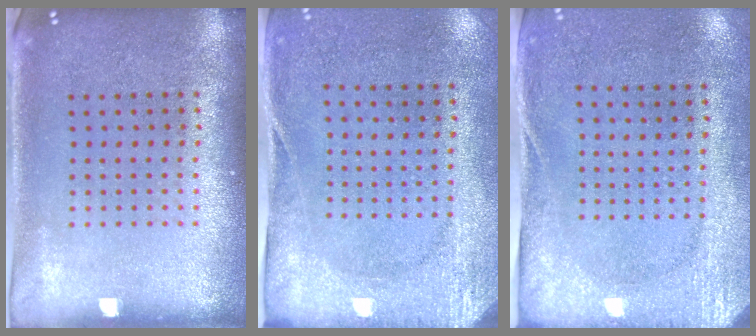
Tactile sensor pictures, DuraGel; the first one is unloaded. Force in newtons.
{"total": 2.7, "press": 2.1, "slide": 1.7}
{"total": 2.8, "press": 2.2, "slide": 1.7}